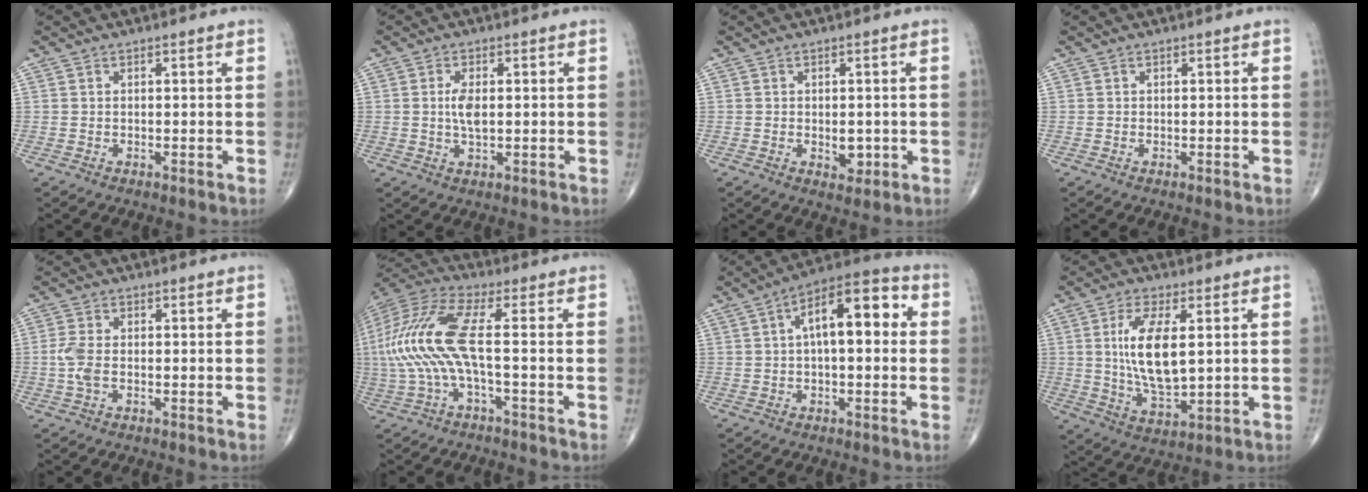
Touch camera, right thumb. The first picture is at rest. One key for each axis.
{"total": 3.9, "fx": 0.3, "fy": 1.7, "fz": 3.5, "tx": -0.067, "ty": -0.006, "tz": 0.004}
{"total": 3.1, "fx": -0.3, "fy": 2.0, "fz": 2.3, "tx": -0.019, "ty": -0.004, "tz": 0.001}
{"total": 0.0}
{"total": 3.6, "fx": -0.5, "fy": 1.8, "fz": 3.1, "tx": -0.081, "ty": 0.002, "tz": -0.013}
{"total": 14.5, "fx": -0.7, "fy": 3.5, "fz": 14.1, "tx": -0.341, "ty": 0.039, "tz": -0.018}
{"total": 13.4, "fx": 2.2, "fy": 5.8, "fz": 11.9, "tx": -0.167, "ty": 0.037, "tz": 0.024}
{"total": 12.3, "fx": 2.1, "fy": 4.9, "fz": 11.0, "tx": -0.213, "ty": -0.022, "tz": 0.047}